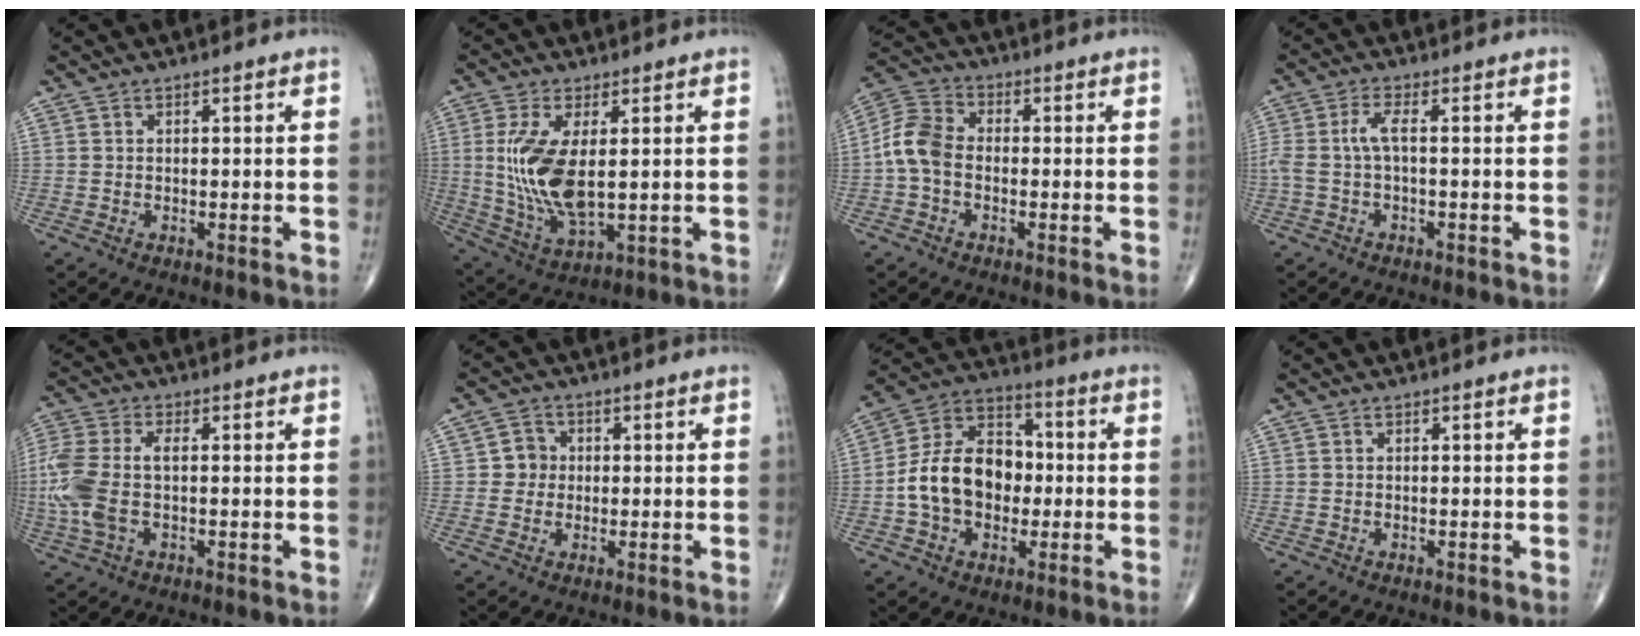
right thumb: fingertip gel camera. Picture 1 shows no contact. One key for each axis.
{"total": 13.0, "fx": 1.2, "fy": 5.6, "fz": 11.7, "tx": -0.249, "ty": -0.020, "tz": 0.036}
{"total": 7.5, "fx": -1.2, "fy": 5.3, "fz": 5.2, "tx": -0.100, "ty": 0.023, "tz": -0.040}
{"total": 4.0, "fx": -0.3, "fy": 1.0, "fz": 3.9, "tx": -0.106, "ty": 0.016, "tz": -0.008}
{"total": 12.1, "fx": -0.7, "fy": 6.3, "fz": 10.3, "tx": -0.274, "ty": 0.013, "tz": -0.013}
{"total": 3.7, "fx": 0.1, "fy": 3.6, "fz": 0.9, "tx": 0.012, "ty": 0.008, "tz": -0.004}
{"total": 15.3, "fx": -1.5, "fy": 11.1, "fz": 10.5, "tx": -0.158, "ty": 0.040, "tz": -0.033}
{"total": 0.0}